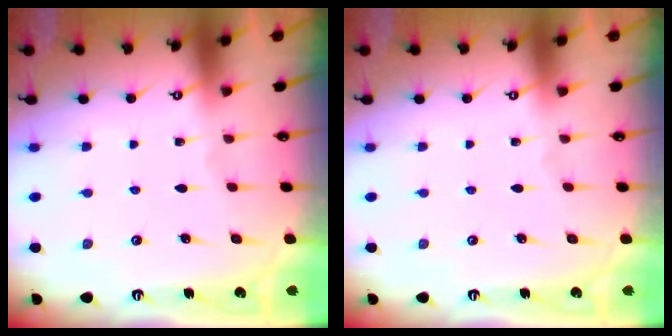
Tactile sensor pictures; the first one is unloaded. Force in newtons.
{"total": 0.0}